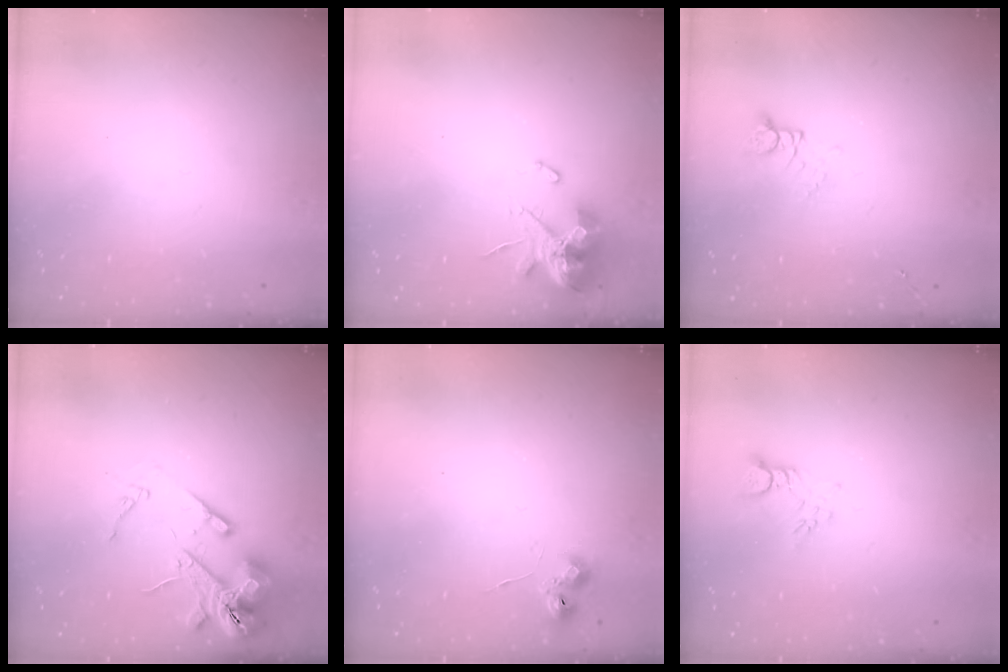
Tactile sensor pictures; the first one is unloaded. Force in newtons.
{"total": 13.3, "press": 13.2, "slide": 1.5}
{"total": 2.4, "press": 2.4, "slide": 0.2}
{"total": 13.6, "press": 13.4, "slide": 2.0}
{"total": 6.8, "press": 6.7, "slide": 0.8}
{"total": 2.6, "press": 2.6, "slide": 0.4}